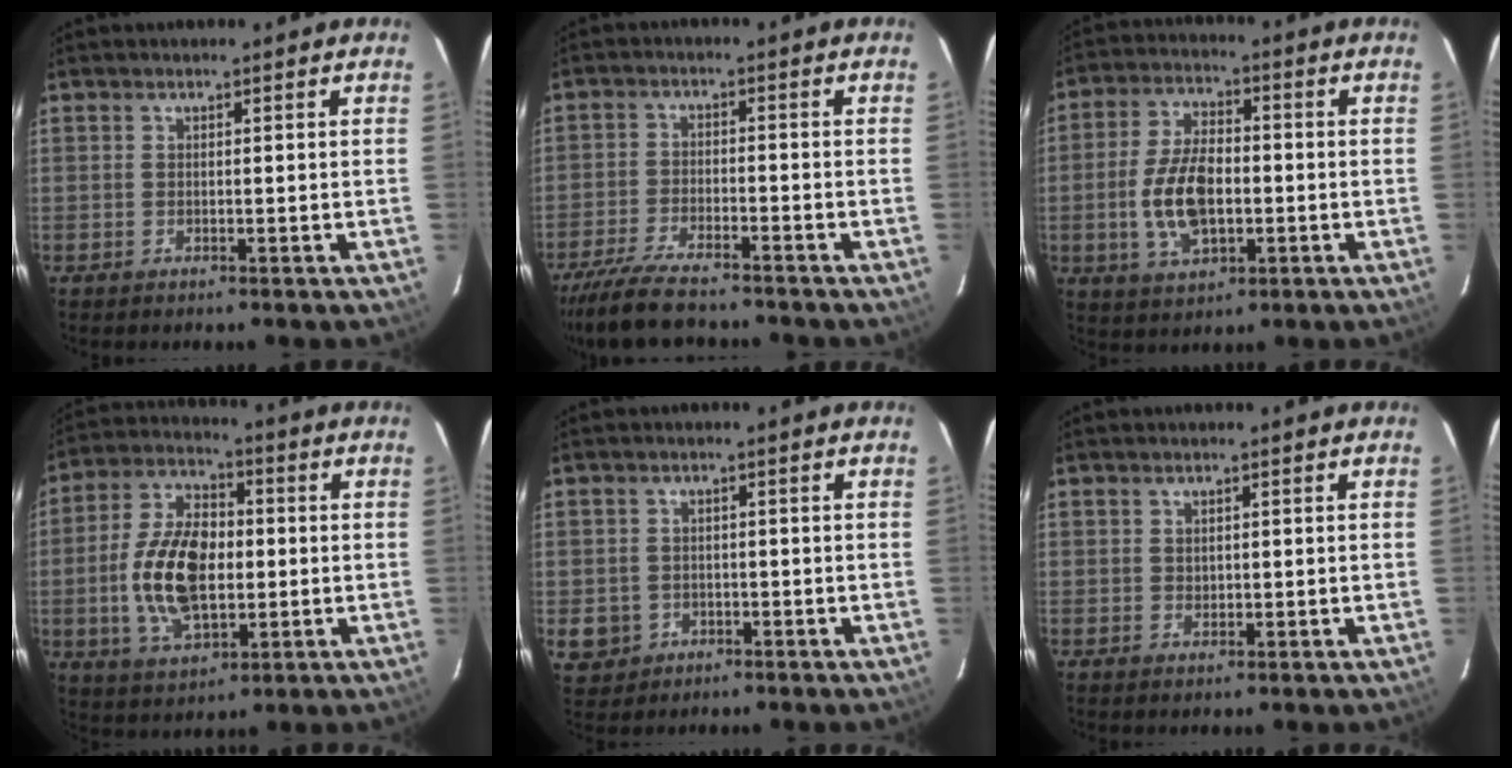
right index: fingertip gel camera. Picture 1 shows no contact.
{"total": 13.1, "force": [-11.3, 2.9, 6.0], "torque": [-0.143, -0.024, -0.195]}
{"total": 12.0, "force": [-2.0, 6.5, 9.9], "torque": [-0.198, 0.004, -0.031]}
{"total": 15.9, "force": [-1.6, 9.1, 12.9], "torque": [-0.257, 0.008, -0.024]}
{"total": 1.6, "force": [-0.2, 1.5, 0.2], "torque": [-0.004, 0.000, -0.001]}
{"total": 1.0, "force": [0.2, 1.0, 0.2], "torque": [0.000, 0.001, 0.005]}